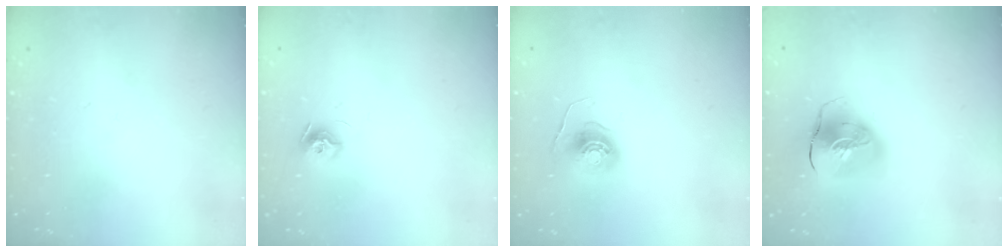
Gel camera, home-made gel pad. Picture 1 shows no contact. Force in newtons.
{"total": 7.8, "press": 7.8, "slide": 0.2}
{"total": 6.7, "press": 6.7, "slide": 0.3}
{"total": 13.9, "press": 13.8, "slide": 2.1}